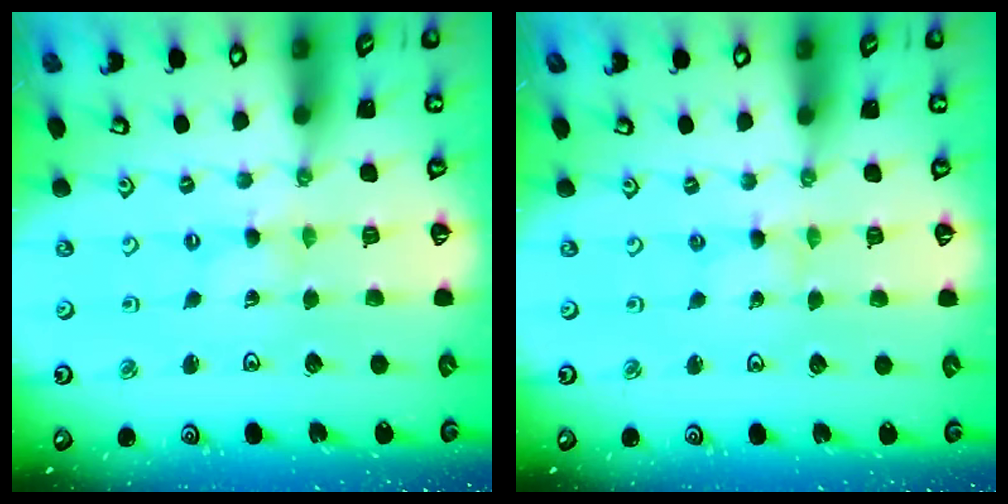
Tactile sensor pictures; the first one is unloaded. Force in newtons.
{"total": 0.9, "press": 0.8, "slide": 0.1}